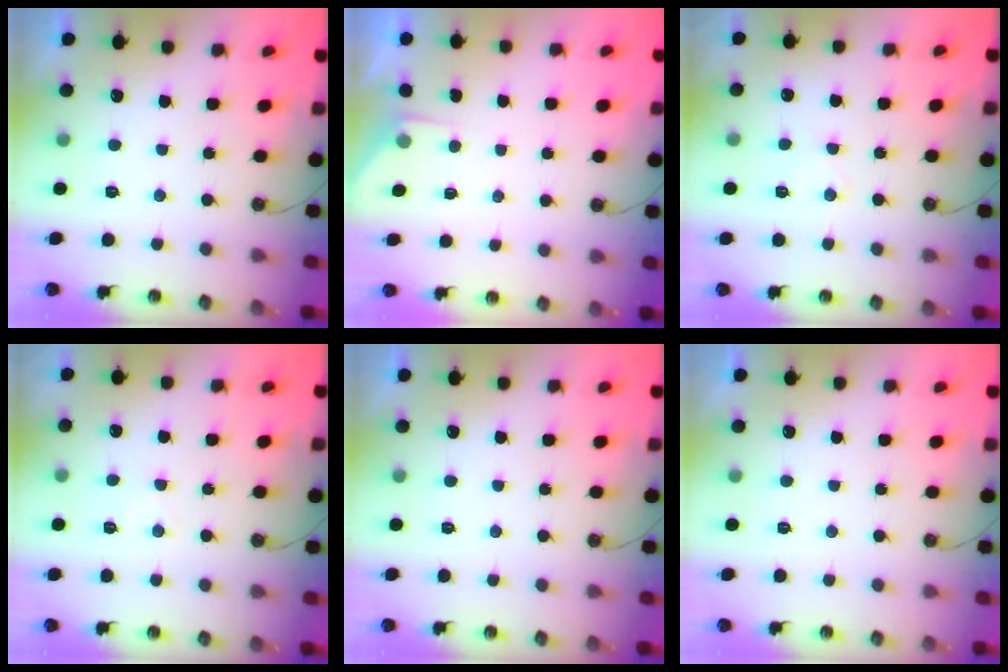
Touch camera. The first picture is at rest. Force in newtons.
{"total": 2.1, "press": 2.0, "slide": 0.3}
{"total": 6.5, "press": 6.5, "slide": 0.8}
{"total": 4.0, "press": 3.9, "slide": 0.6}
{"total": 0.0}
{"total": 0.0}